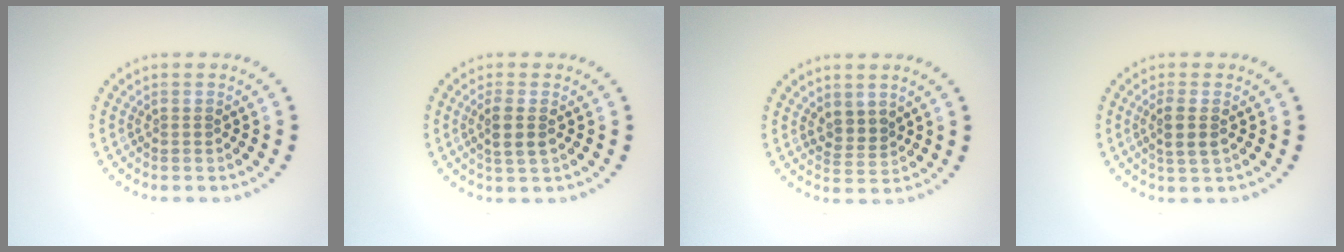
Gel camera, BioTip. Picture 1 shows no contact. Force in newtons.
{"total": 2.0, "press": 1.7, "slide": 1.0}
{"total": 1.9, "press": 1.5, "slide": 1.2}
{"total": 2.0, "press": 1.7, "slide": 0.9}